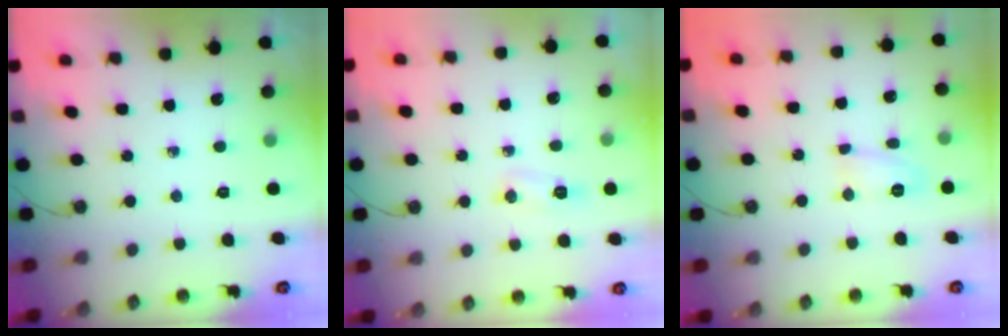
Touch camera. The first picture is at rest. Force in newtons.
{"total": 4.2, "press": 4.1, "slide": 0.5}
{"total": 6.0, "press": 6.0, "slide": 0.6}